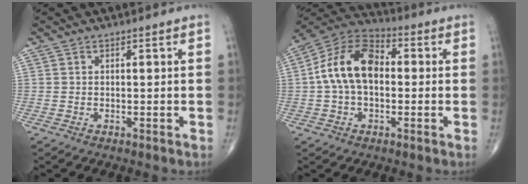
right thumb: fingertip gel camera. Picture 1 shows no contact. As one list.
[{"total": 13.7, "force": [0.4, 8.6, 10.6], "torque": [-0.187, 0.034, -0.007]}]